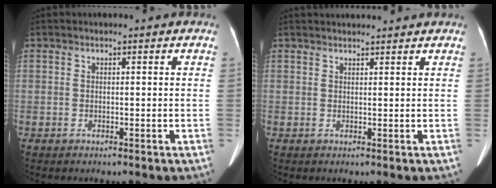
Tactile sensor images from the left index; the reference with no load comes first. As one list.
[{"total": 5.1, "force": [4.9, 0.4, 1.3], "torque": [-0.016, 0.030, 0.058]}]